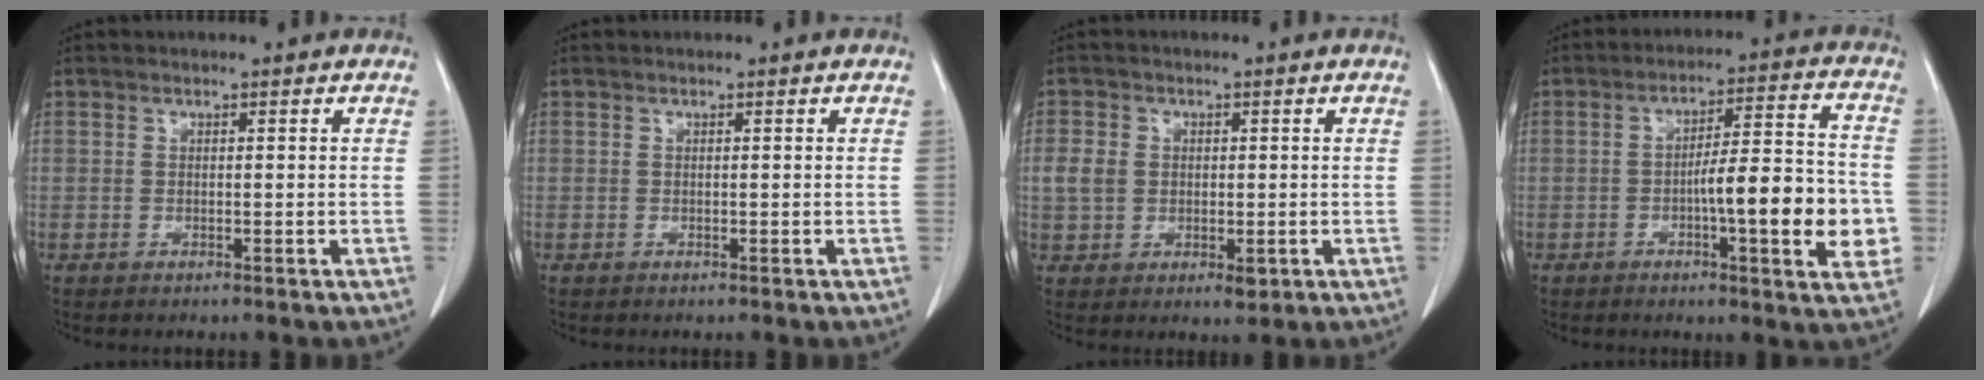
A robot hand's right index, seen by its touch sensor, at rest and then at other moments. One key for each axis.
{"total": 0.0}
{"total": 5.6, "fx": -0.3, "fy": 4.3, "fz": 3.6, "tx": -0.063, "ty": 0.004, "tz": 0.003}
{"total": 13.6, "fx": -3.1, "fy": 2.0, "fz": 13.1, "tx": -0.185, "ty": 0.013, "tz": -0.044}